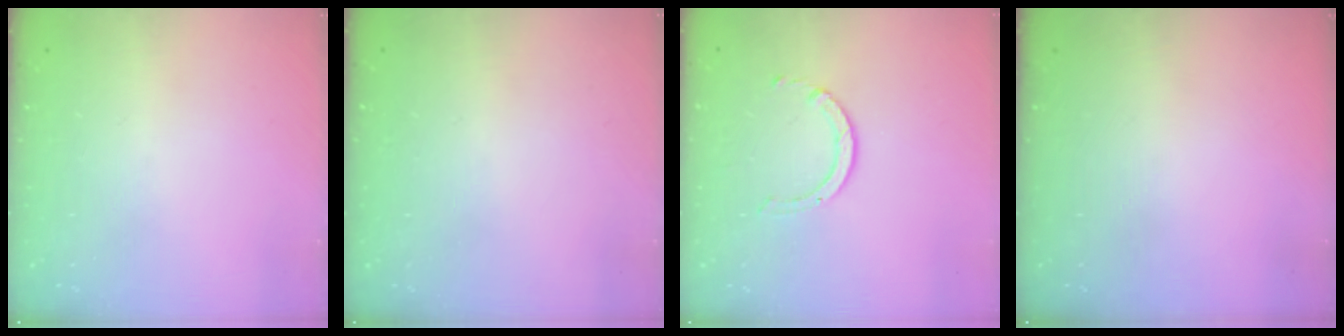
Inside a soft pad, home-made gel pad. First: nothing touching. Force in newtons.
{"total": 2.5, "press": 2.5, "slide": 0.2}
{"total": 2.5, "press": 2.4, "slide": 0.3}
{"total": 0.0}